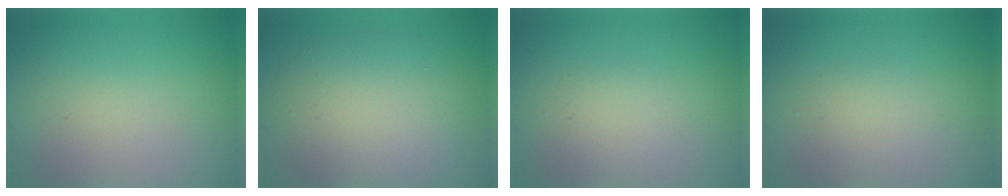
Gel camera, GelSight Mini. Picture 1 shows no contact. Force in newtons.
{"total": 6.6, "press": 6.6, "slide": 0.3}
{"total": 1.9, "press": 1.9, "slide": 0.0}
{"total": 1.7, "press": 1.7, "slide": 0.1}